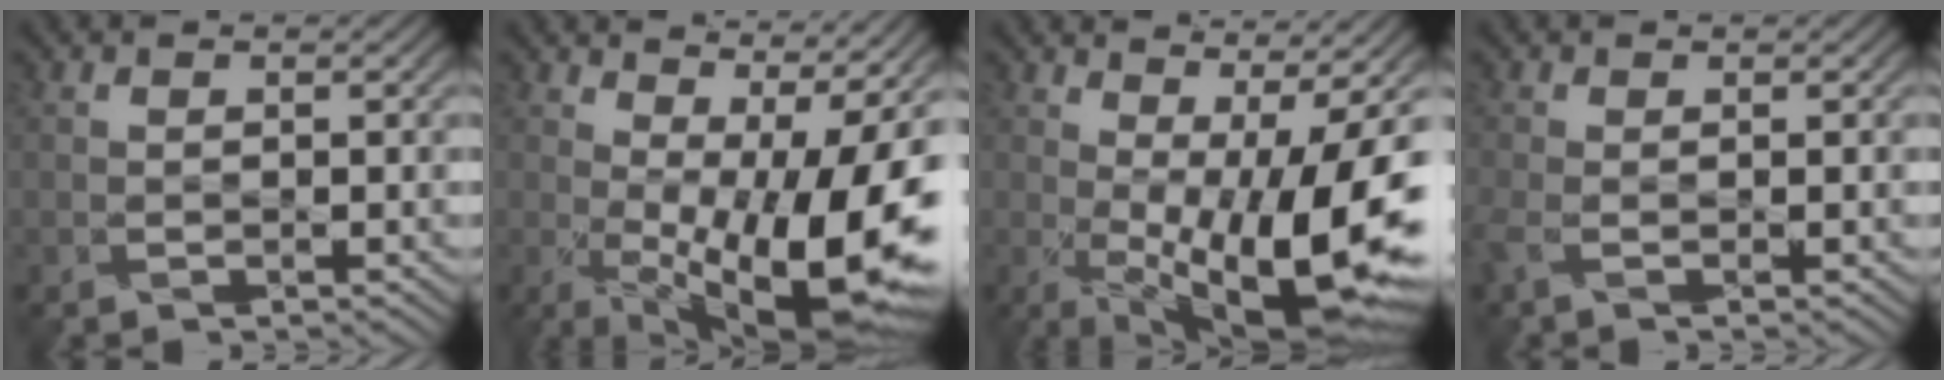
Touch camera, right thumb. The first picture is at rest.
{"total": 15.6, "force": [-0.4, 6.7, 14.0], "torque": [-0.206, -0.034, 0.020]}
{"total": 14.2, "force": [-1.1, 5.3, 13.1], "torque": [-0.215, -0.028, 0.000]}
{"total": 1.7, "force": [-0.8, 0.3, 1.5], "torque": [-0.042, -0.002, -0.019]}